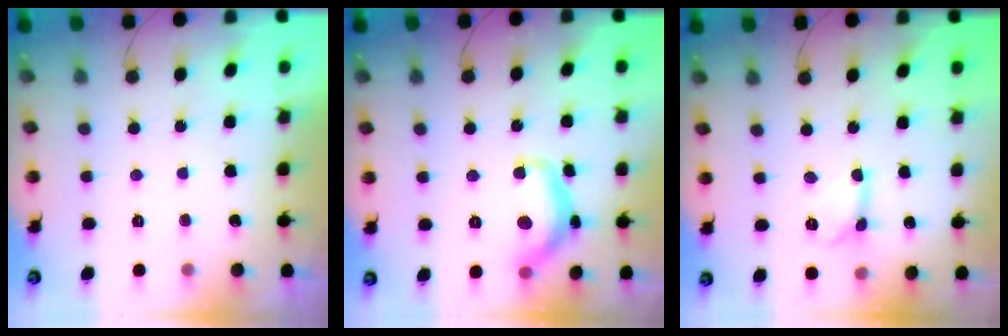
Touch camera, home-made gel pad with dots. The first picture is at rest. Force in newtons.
{"total": 13.4, "press": 13.3, "slide": 0.8}
{"total": 2.6, "press": 2.6, "slide": 0.2}